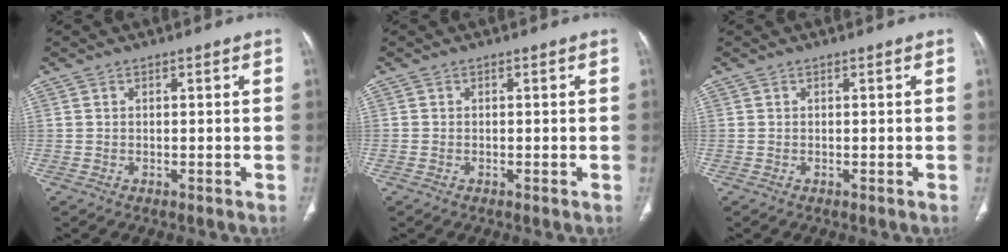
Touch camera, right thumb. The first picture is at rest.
{"total": 0.0}
{"total": 0.0}